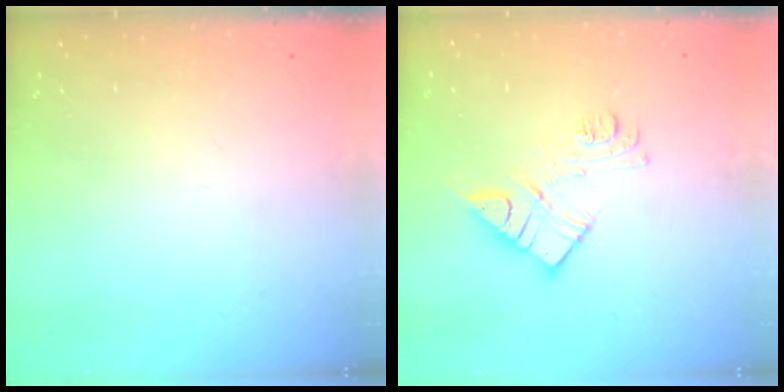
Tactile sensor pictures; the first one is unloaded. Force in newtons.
{"total": 11.3, "press": 11.3, "slide": 0.3}